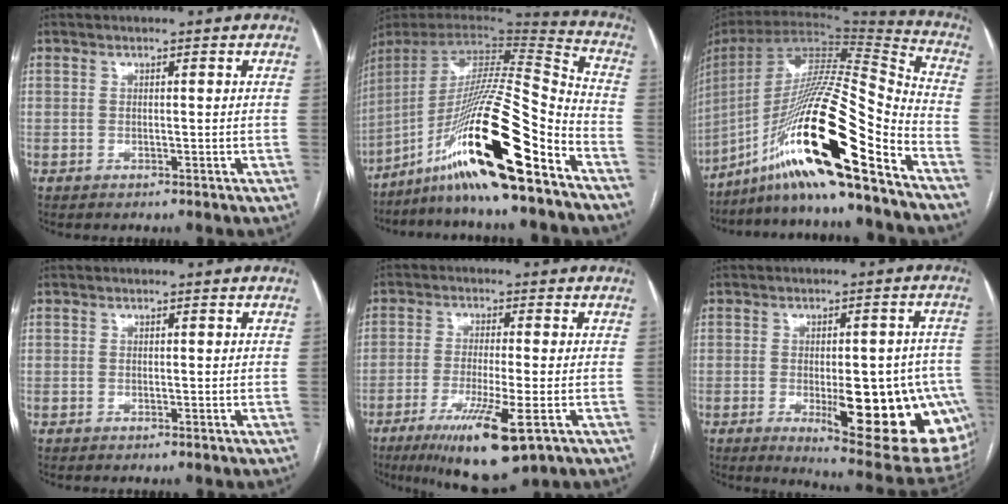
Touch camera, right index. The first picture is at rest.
{"total": 24.2, "force": [-14.4, 0.5, 19.5], "torque": [-0.351, -0.018, -0.258]}
{"total": 25.7, "force": [-15.1, 1.3, 20.8], "torque": [-0.382, -0.017, -0.274]}
{"total": 0.0}
{"total": 11.3, "force": [-5.5, 1.0, 9.8], "torque": [-0.174, -0.033, -0.087]}
{"total": 20.0, "force": [-5.6, 5.8, 18.3], "torque": [-0.143, 0.007, -0.048]}